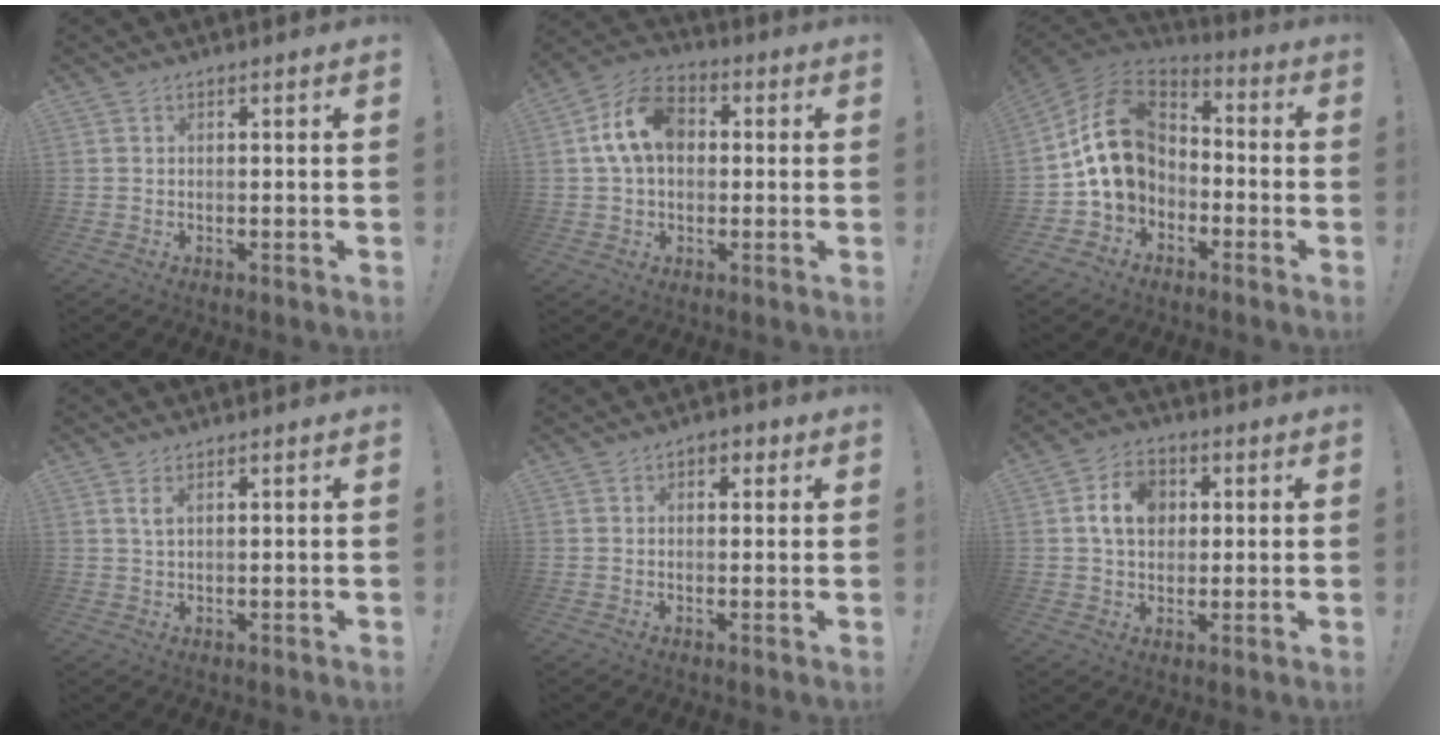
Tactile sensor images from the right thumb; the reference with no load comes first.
{"total": 13.0, "force": [2.2, 9.1, 9.0], "torque": [-0.165, 0.016, 0.045]}
{"total": 17.9, "force": [0.8, 13.8, 11.4], "torque": [-0.197, 0.018, 0.023]}
{"total": 2.3, "force": [1.1, 0.7, 1.8], "torque": [-0.036, 0.000, 0.019]}
{"total": 2.6, "force": [0.5, 2.0, 1.6], "torque": [-0.016, 0.003, 0.006]}
{"total": 9.8, "force": [2.2, 7.5, 5.9], "torque": [-0.097, 0.012, 0.044]}